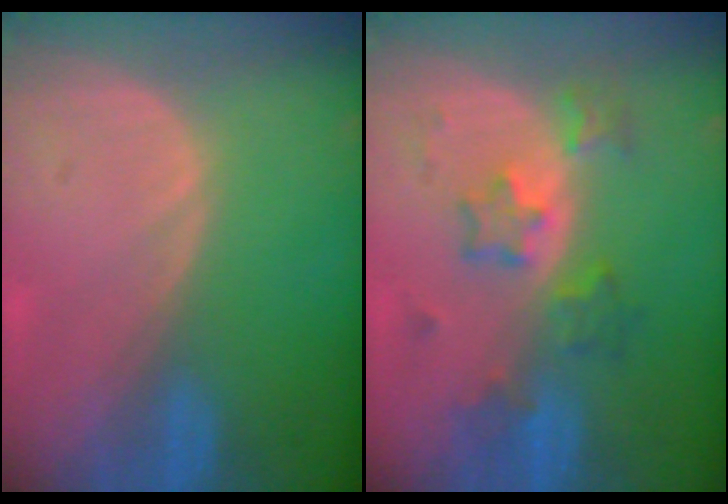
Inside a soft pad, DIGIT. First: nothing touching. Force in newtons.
{"total": 6.0, "press": 5.8, "slide": 1.6}